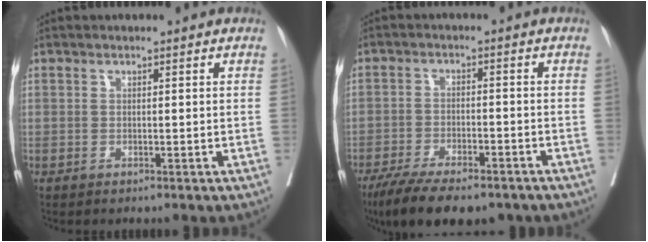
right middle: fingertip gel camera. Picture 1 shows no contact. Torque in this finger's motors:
{"motor_torque": [0.33, -0.27, 0.18, 0.10]}